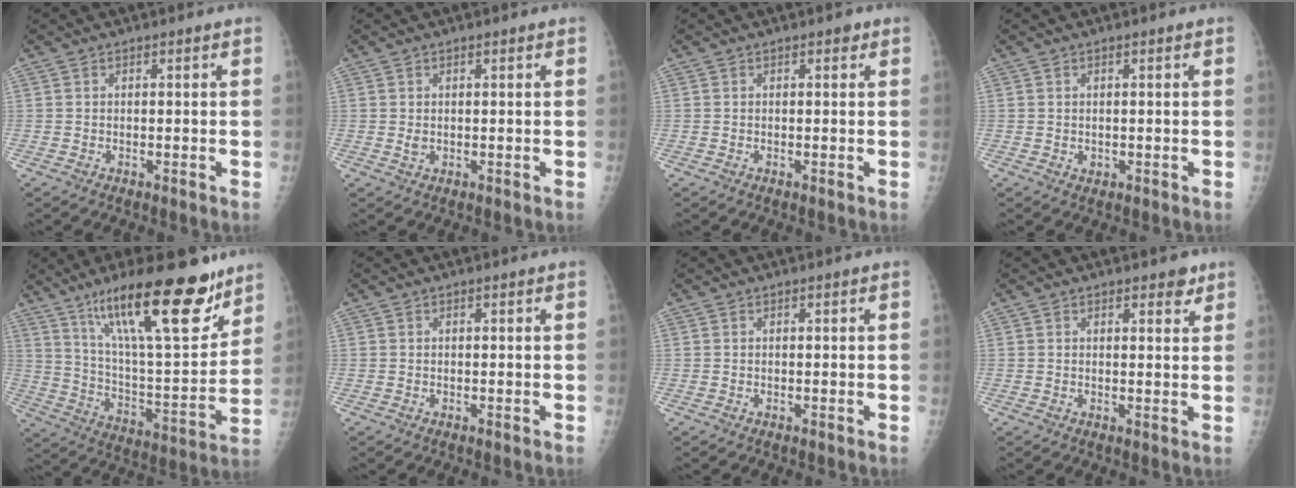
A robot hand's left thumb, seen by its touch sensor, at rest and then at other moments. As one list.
[{"total": 1.2, "force": [0.3, 0.8, 0.8], "torque": [-0.010, -0.003, 0.008]}, {"total": 0.7, "force": [0.4, 0.5, 0.4], "torque": [0.002, 0.000, 0.001]}, {"total": 0.9, "force": [0.1, 0.8, 0.5], "torque": [-0.006, -0.001, 0.005]}, {"total": 25.6, "force": [16.3, 6.8, 18.5], "torque": [-0.270, -0.068, 0.272]}, {"total": 0.0}, {"total": 0.0}, {"total": 2.7, "force": [1.9, 1.3, 1.5], "torque": [-0.002, -0.009, 0.022]}]